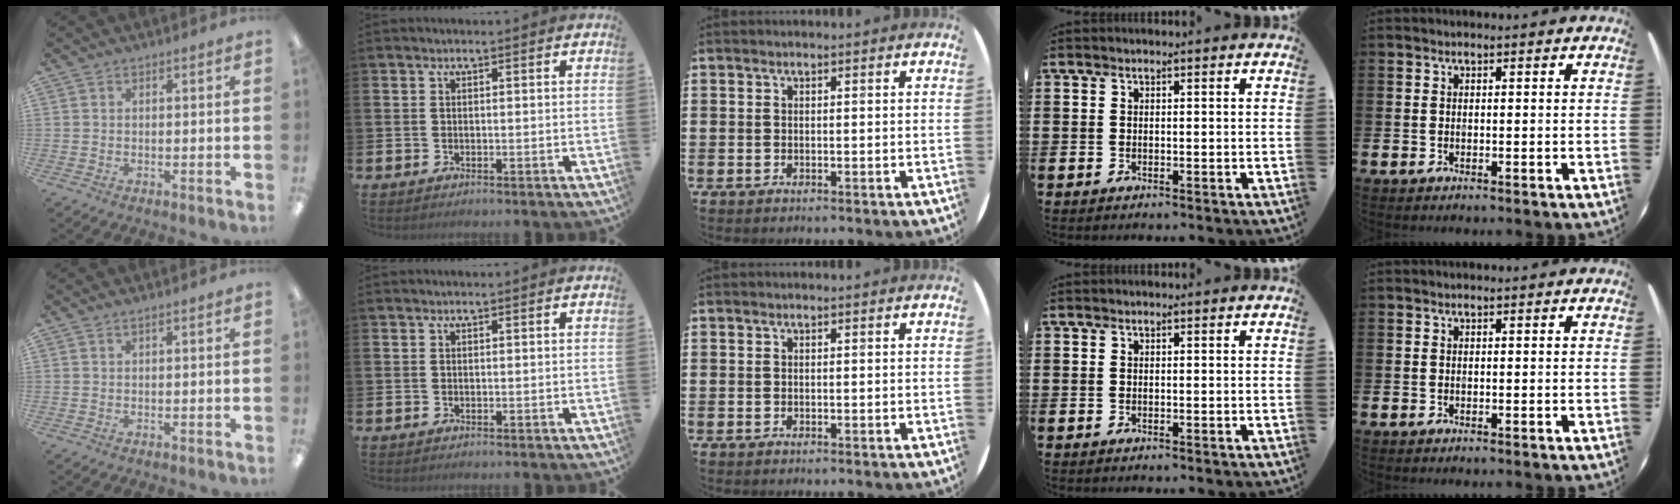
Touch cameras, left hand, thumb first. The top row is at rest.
{"thumb": {"total": 0.7, "force": [0.4, 0.0, 0.5], "torque": [-0.011, 0.001, 0.006]}}